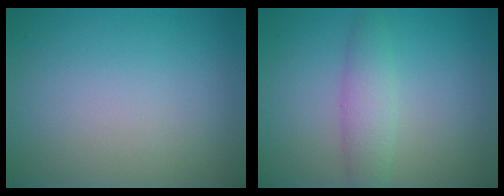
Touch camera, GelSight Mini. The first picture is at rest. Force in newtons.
{"total": 2.7, "press": 2.7, "slide": 0.1}